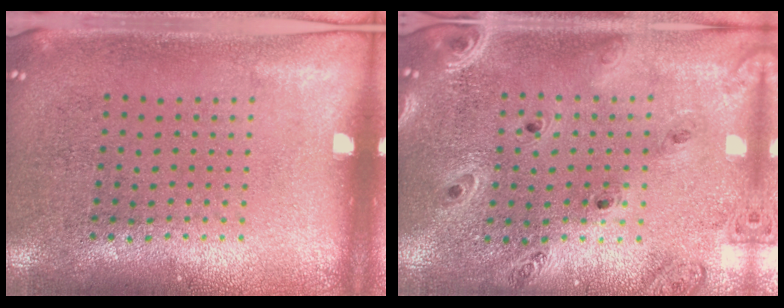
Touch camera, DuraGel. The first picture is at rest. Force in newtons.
{"total": 1.3, "press": 1.3, "slide": 0.2}